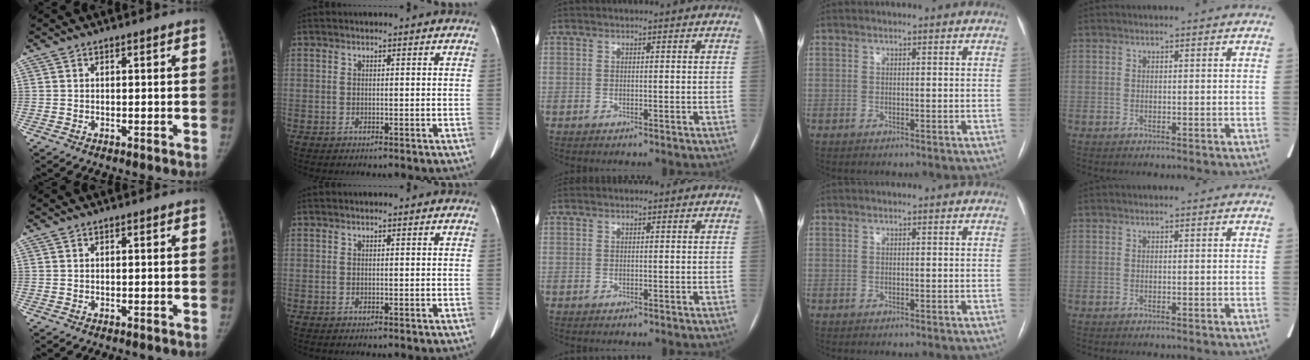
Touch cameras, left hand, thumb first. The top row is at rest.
{}